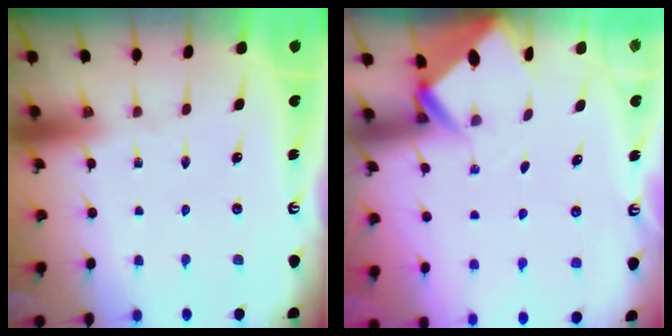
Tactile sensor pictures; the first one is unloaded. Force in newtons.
{"total": 2.8, "press": 2.8, "slide": 0.1}